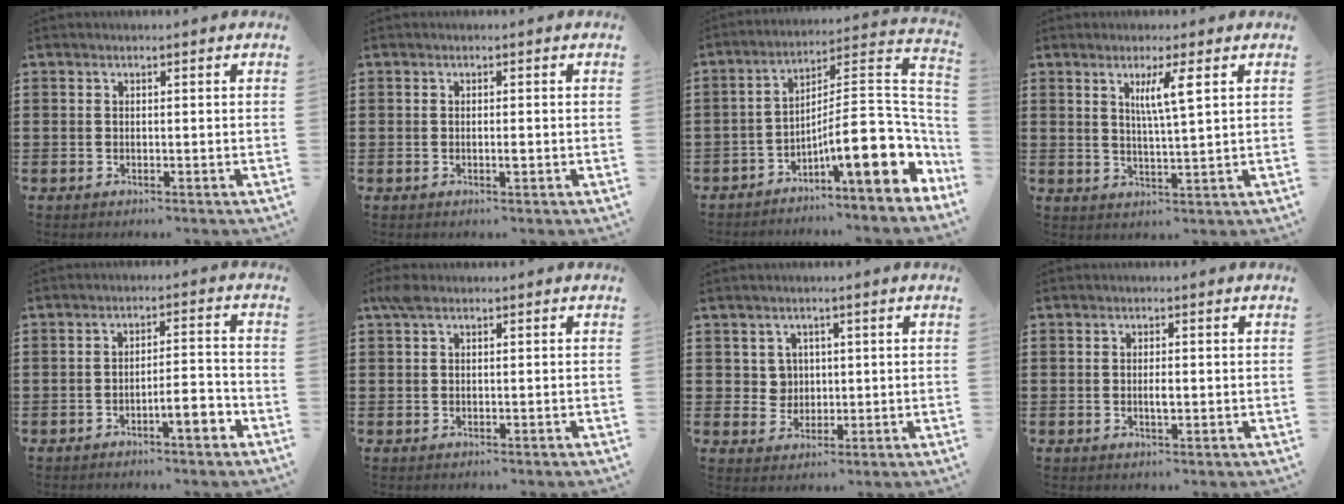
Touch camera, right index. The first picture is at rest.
{"total": 1.1, "force": [-0.3, 0.2, 1.0], "torque": [-0.018, -0.003, -0.005]}
{"total": 15.3, "force": [-6.2, 3.1, 13.7], "torque": [-0.198, -0.021, -0.111]}
{"total": 4.3, "force": [1.8, 0.1, 3.9], "torque": [-0.082, -0.001, 0.027]}
{"total": 5.2, "force": [-3.2, 0.8, 4.0], "torque": [-0.067, 0.002, -0.057]}
{"total": 1.2, "force": [-0.1, 0.3, 1.2], "torque": [-0.025, -0.001, -0.001]}
{"total": 3.2, "force": [1.0, 2.9, 0.9], "torque": [-0.032, 0.012, 0.017]}
{"total": 1.8, "force": [-0.2, 0.5, 1.7], "torque": [-0.032, 0.000, -0.005]}